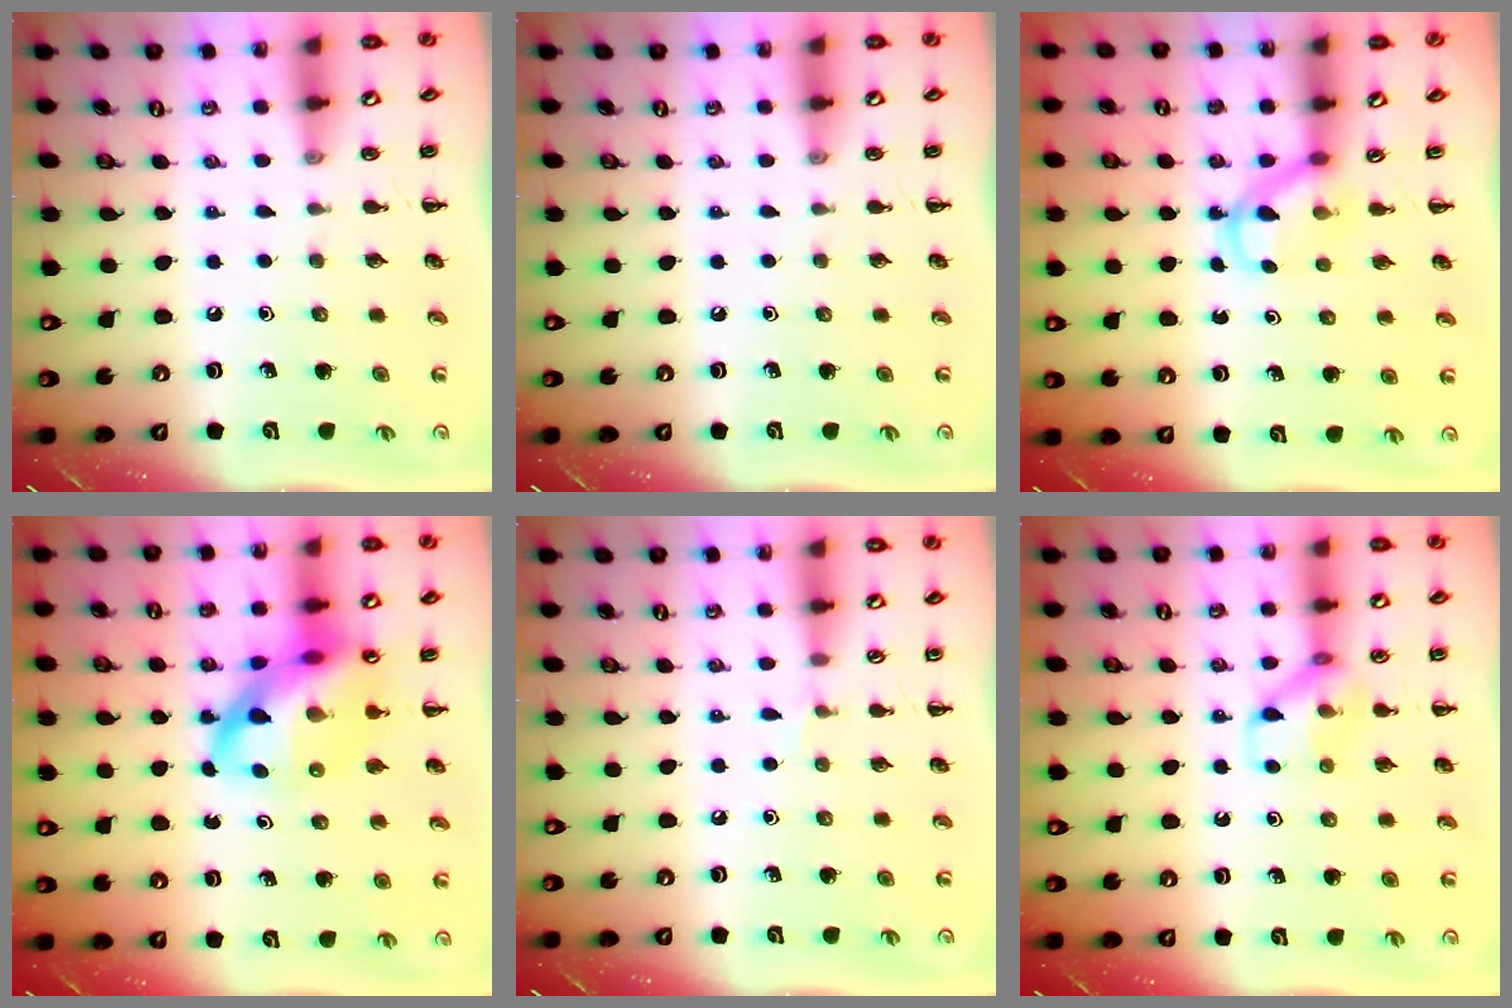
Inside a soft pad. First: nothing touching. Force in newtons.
{"total": 0.0}
{"total": 4.0, "press": 3.9, "slide": 0.8}
{"total": 16.9, "press": 16.3, "slide": 4.2}
{"total": 3.6, "press": 3.3, "slide": 1.3}
{"total": 9.3, "press": 9.3, "slide": 0.1}